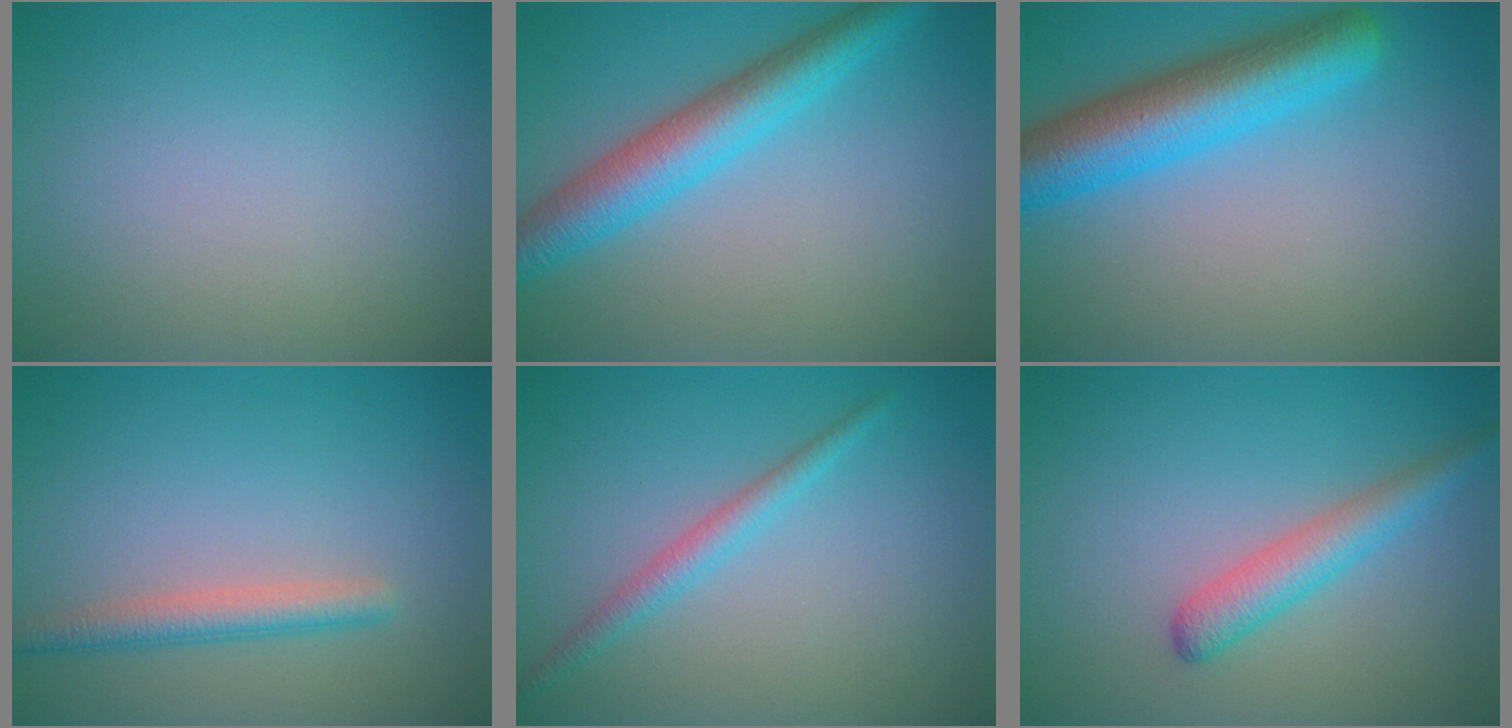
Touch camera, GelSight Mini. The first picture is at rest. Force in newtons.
{"total": 5.3, "press": 5.3, "slide": 0.2}
{"total": 7.1, "press": 7.1, "slide": 0.3}
{"total": 2.6, "press": 2.6, "slide": 0.1}
{"total": 2.0, "press": 2.0, "slide": 0.0}
{"total": 3.1, "press": 3.1, "slide": 0.1}